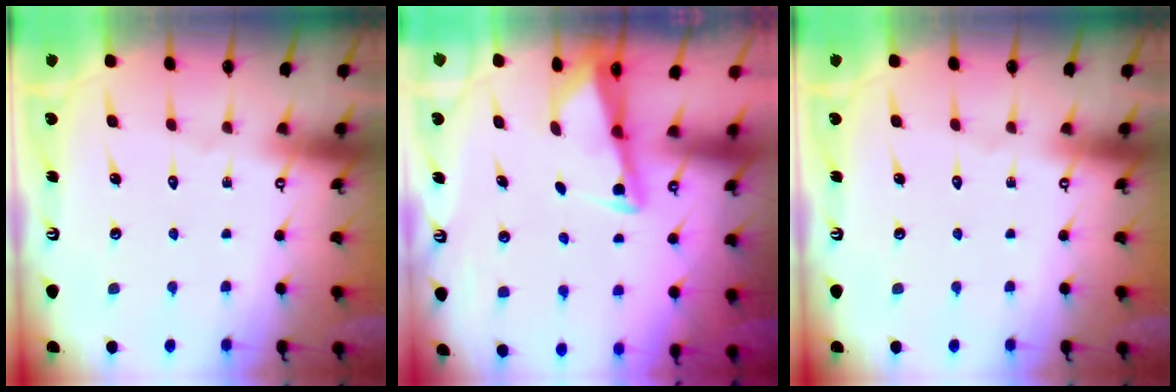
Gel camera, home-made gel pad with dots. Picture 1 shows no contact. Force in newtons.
{"total": 2.7, "press": 2.7, "slide": 0.2}
{"total": 0.0}